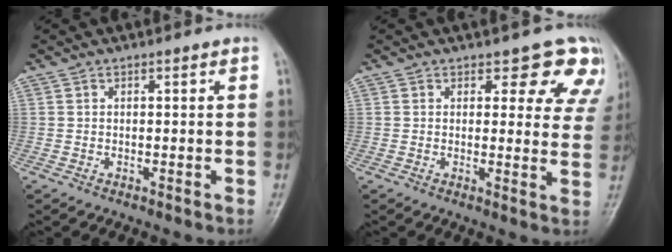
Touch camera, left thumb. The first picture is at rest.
{"total": 8.8, "force": [6.7, 4.5, 3.5], "torque": [0.012, -0.033, 0.052]}